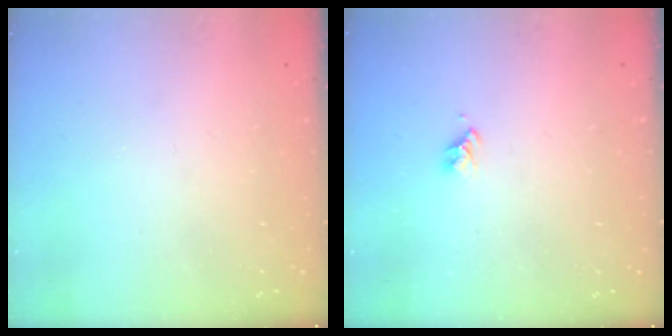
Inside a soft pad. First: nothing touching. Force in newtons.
{"total": 2.7, "press": 2.7, "slide": 0.2}